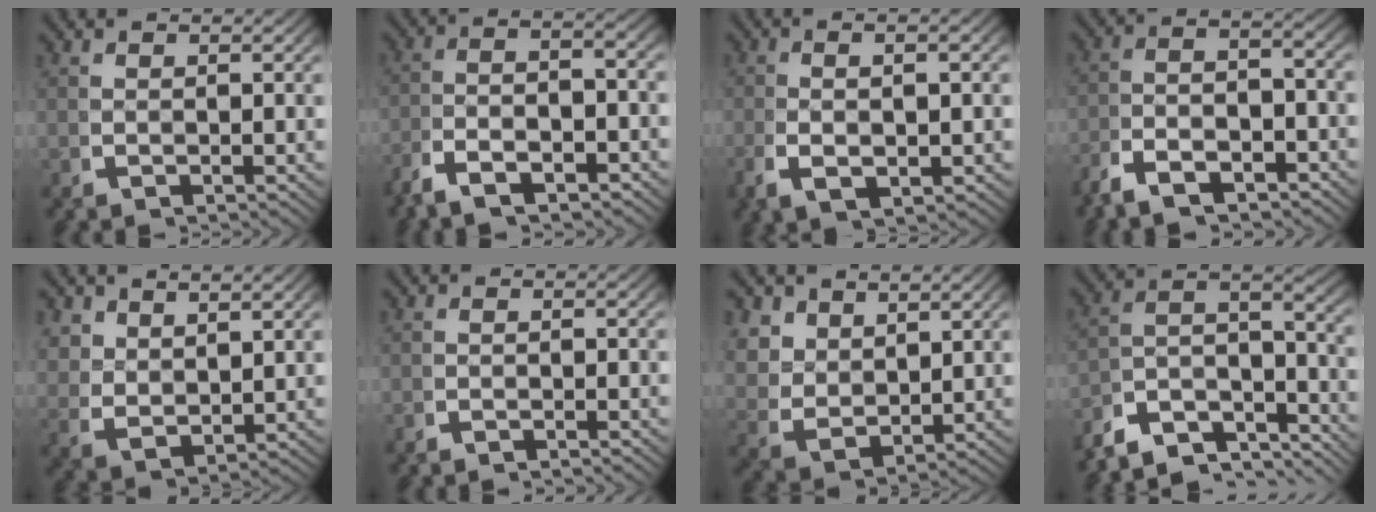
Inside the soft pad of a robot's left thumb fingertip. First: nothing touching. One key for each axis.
{"total": 5.4, "fx": -2.0, "fy": 2.5, "fz": 4.4, "tx": -0.087, "ty": -0.003, "tz": -0.037}
{"total": 3.8, "fx": -0.4, "fy": 1.4, "fz": 3.5, "tx": -0.075, "ty": -0.003, "tz": 0.001}
{"total": 5.0, "fx": -2.4, "fy": 2.4, "fz": 3.7, "tx": -0.068, "ty": -0.007, "tz": -0.044}
{"total": 3.2, "fx": 1.9, "fy": 1.9, "fz": 1.8, "tx": -0.051, "ty": -0.016, "tz": 0.054}
{"total": 1.0, "fx": -1.0, "fy": 0.1, "fz": 0.1, "tx": 0.004, "ty": 0.000, "tz": -0.023}
{"total": 5.1, "fx": 1.6, "fy": 3.8, "fz": 3.0, "tx": -0.089, "ty": -0.028, "tz": 0.050}
{"total": 11.5, "fx": -3.5, "fy": 7.9, "fz": 7.6, "tx": -0.171, "ty": -0.041, "tz": -0.053}